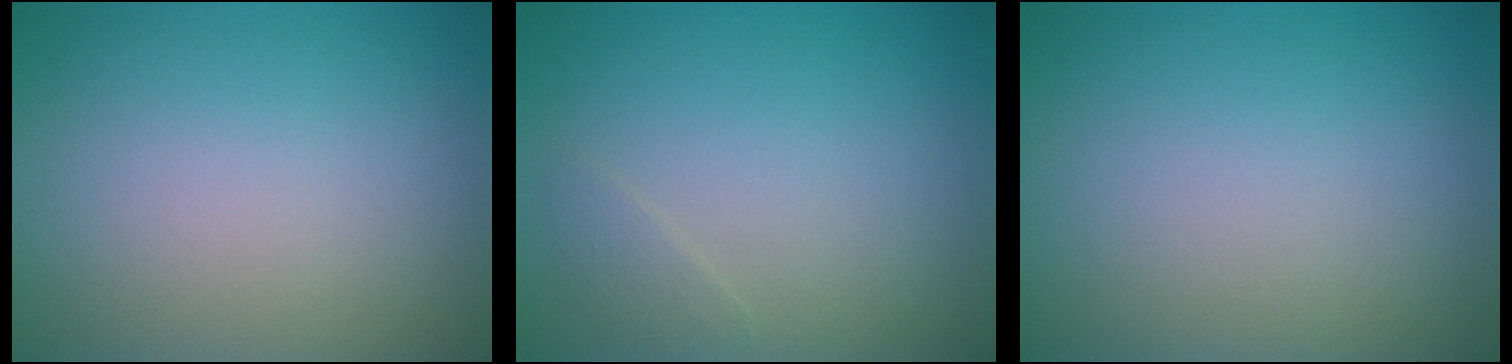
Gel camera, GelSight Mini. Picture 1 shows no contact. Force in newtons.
{"total": 0.9, "press": 0.9, "slide": 0.0}
{"total": 0.0}